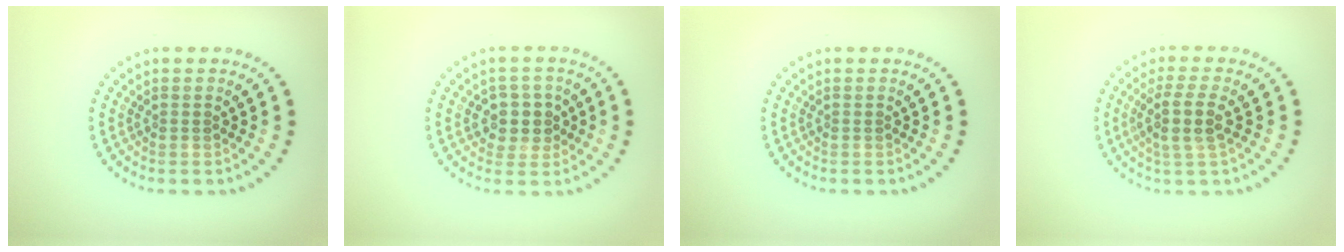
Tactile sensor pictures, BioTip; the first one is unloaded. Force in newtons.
{"total": 2.9, "press": 2.7, "slide": 1.2}
{"total": 0.0}
{"total": 3.0, "press": 2.5, "slide": 1.6}